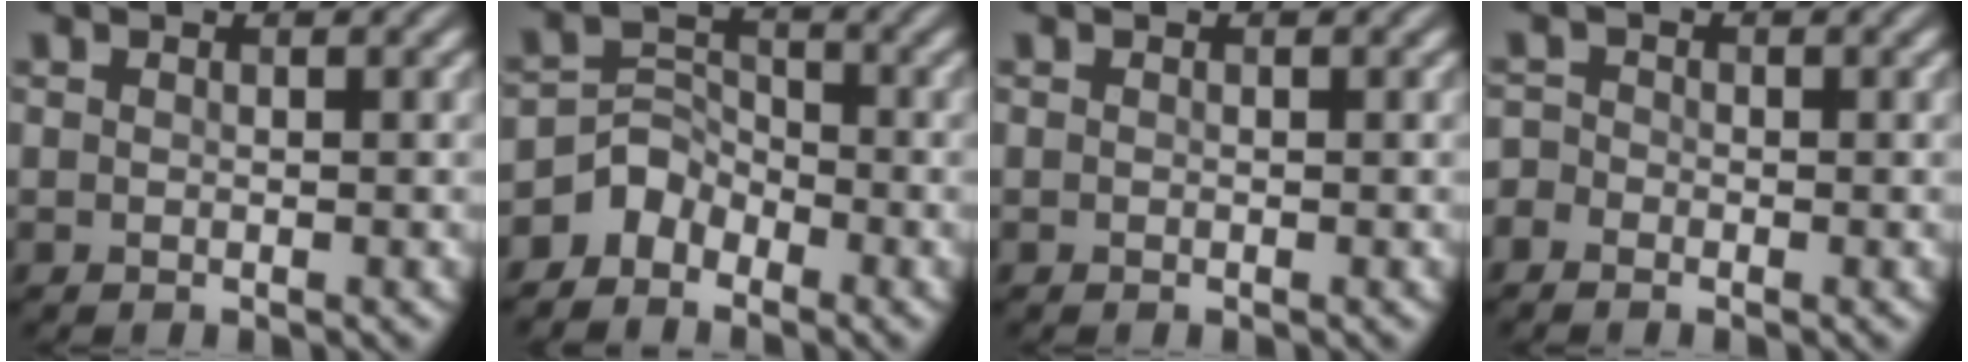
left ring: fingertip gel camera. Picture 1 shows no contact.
{"total": 2.9, "force": [-2.1, 1.9, 0.6], "torque": [-0.006, 0.011, -0.049]}
{"total": 0.0}
{"total": 1.2, "force": [-0.9, 0.8, 0.3], "torque": [-0.002, 0.000, -0.020]}